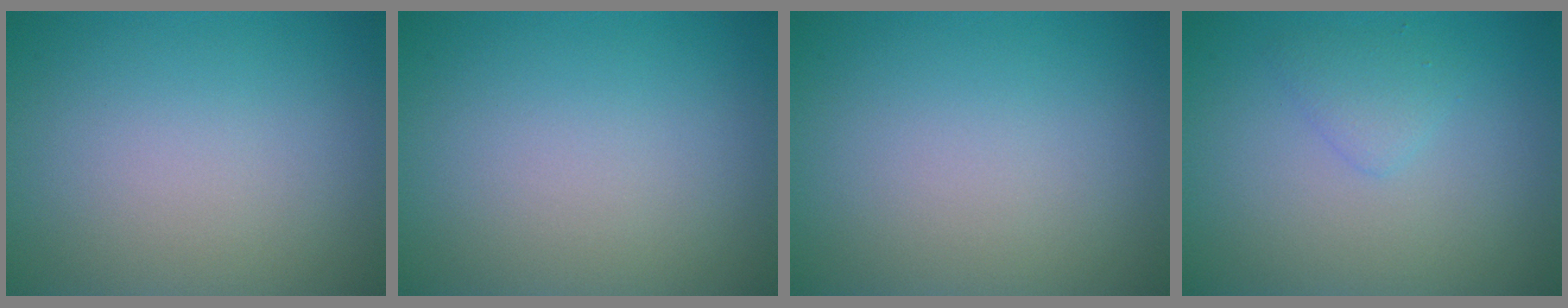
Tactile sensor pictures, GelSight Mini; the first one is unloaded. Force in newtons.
{"total": 0.0}
{"total": 0.0}
{"total": 1.4, "press": 1.4, "slide": 0.1}